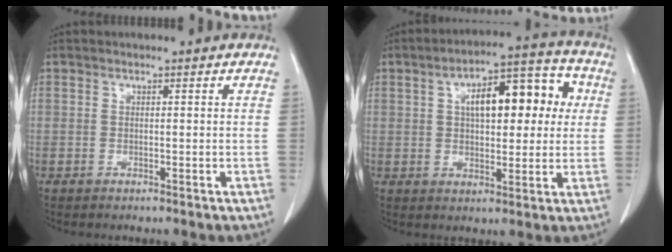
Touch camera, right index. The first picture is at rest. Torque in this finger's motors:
{"motor_torque": [1.19, 0.77, 0.49, 0.10]}